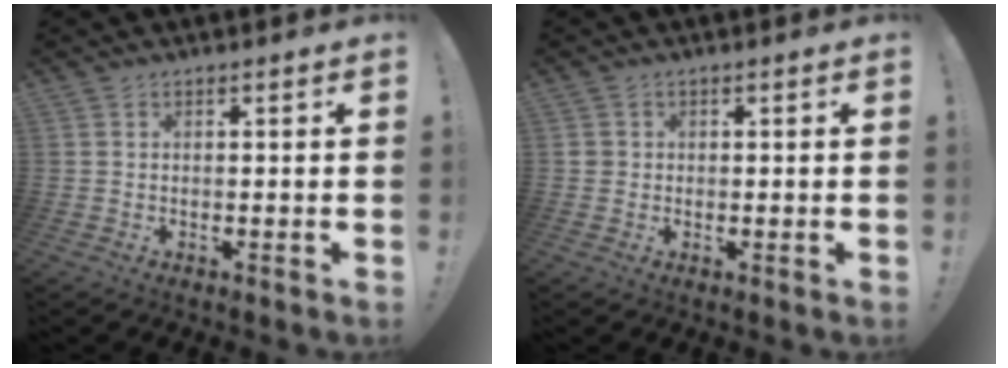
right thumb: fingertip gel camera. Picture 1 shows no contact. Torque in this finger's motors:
{"motor_torque": [0.13, 0.00, 0.04, -0.13, -0.02]}